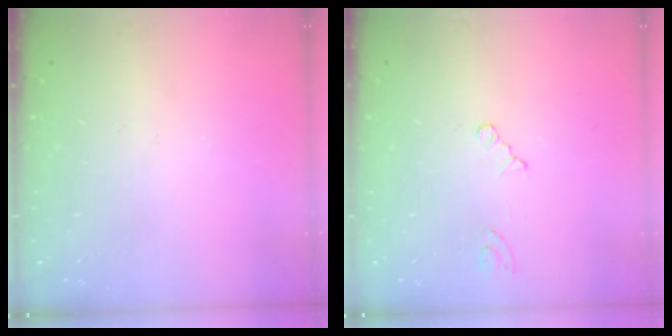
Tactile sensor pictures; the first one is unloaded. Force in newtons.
{"total": 2.8, "press": 2.8, "slide": 0.4}